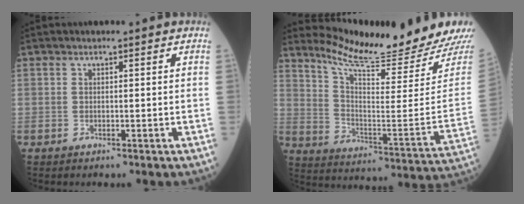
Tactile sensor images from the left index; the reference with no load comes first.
{"total": 17.5, "force": [16.5, -2.1, 5.6], "torque": [-0.105, -0.106, 0.249]}